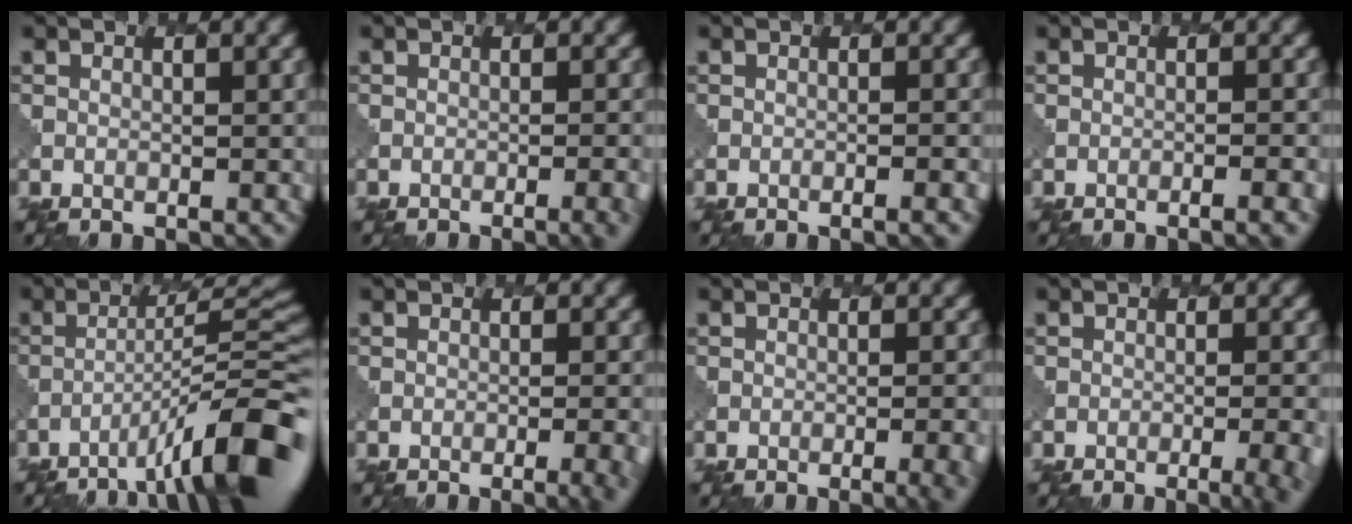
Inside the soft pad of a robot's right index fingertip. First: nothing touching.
{"total": 3.6, "force": [-1.7, 1.4, 2.8], "torque": [-0.008, 0.012, -0.021]}
{"total": 1.4, "force": [-0.6, 0.5, 1.2], "torque": [-0.004, 0.010, -0.018]}
{"total": 2.3, "force": [-1.1, 0.8, 1.8], "torque": [-0.010, 0.011, -0.023]}
{"total": 9.8, "force": [-5.9, 1.3, 7.7], "torque": [-0.113, 0.020, -0.098]}
{"total": 4.5, "force": [-2.1, 1.8, 3.6], "torque": [-0.015, 0.011, -0.023]}
{"total": 4.8, "force": [-2.1, 2.0, 3.9], "torque": [-0.016, 0.012, -0.023]}
{"total": 7.0, "force": [-3.4, 2.9, 5.4], "torque": [-0.034, 0.000, -0.032]}